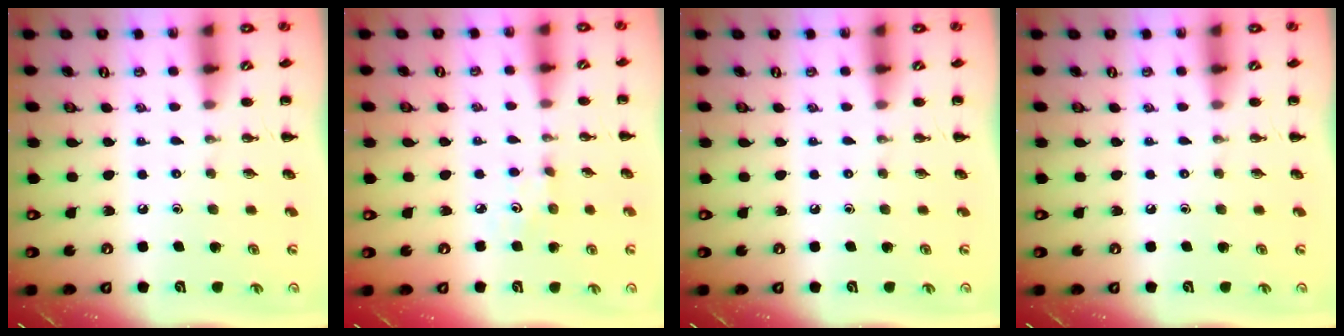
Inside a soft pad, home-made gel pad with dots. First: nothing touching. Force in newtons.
{"total": 2.8, "press": 2.7, "slide": 0.7}
{"total": 0.0}
{"total": 0.0}